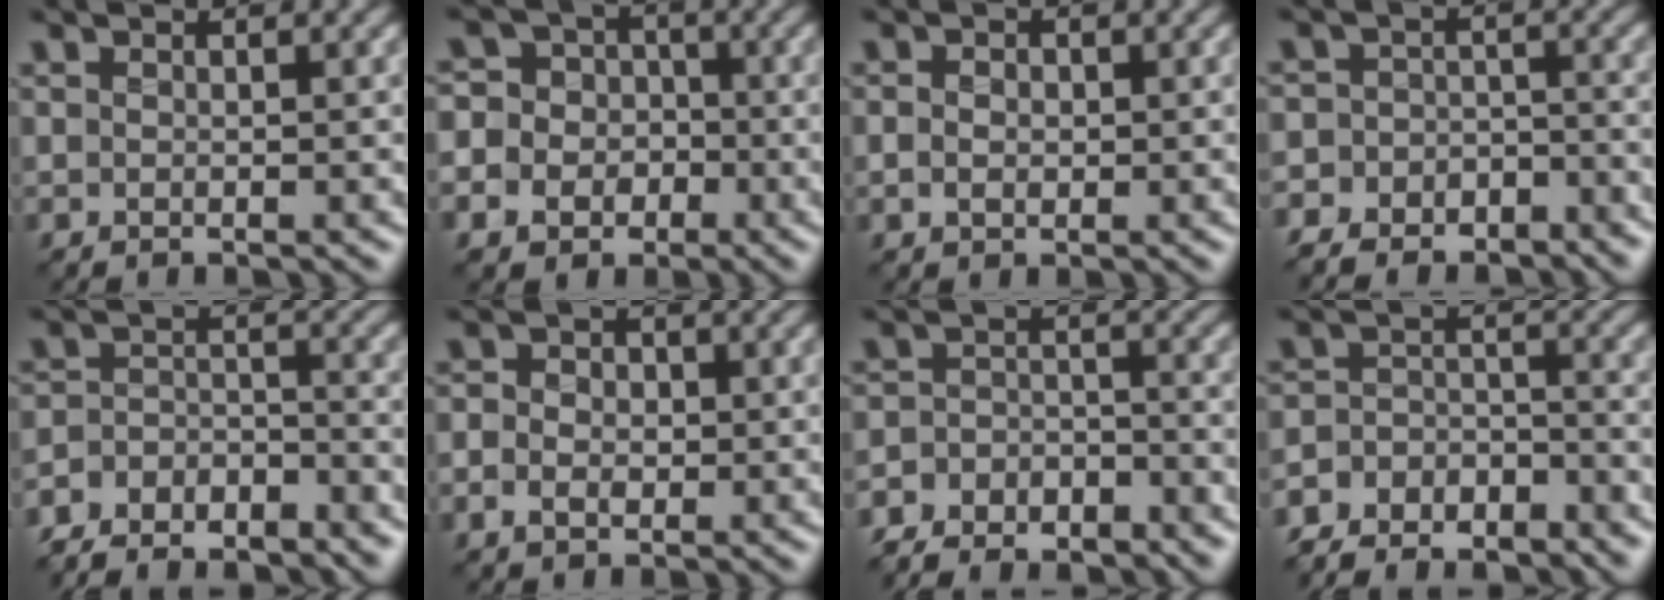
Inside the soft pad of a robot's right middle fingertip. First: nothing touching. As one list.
[{"total": 9.2, "force": [-3.7, 8.3, 1.8], "torque": [-0.054, -0.014, -0.089]}, {"total": 1.7, "force": [-0.1, 1.3, 1.0], "torque": [-0.018, 0.000, -0.002]}, {"total": 7.2, "force": [-5.9, 3.8, 1.3], "torque": [-0.008, -0.007, -0.096]}, {"total": 6.8, "force": [-6.3, 2.0, 1.7], "torque": [-0.038, -0.008, -0.114]}, {"total": 3.1, "force": [-0.3, 2.6, 1.6], "torque": [-0.018, 0.005, -0.019]}, {"total": 6.3, "force": [-5.8, 2.2, 1.2], "torque": [-0.022, -0.013, -0.101]}, {"total": 7.6, "force": [-6.9, 2.6, 1.8], "torque": [-0.037, -0.007, -0.118]}]